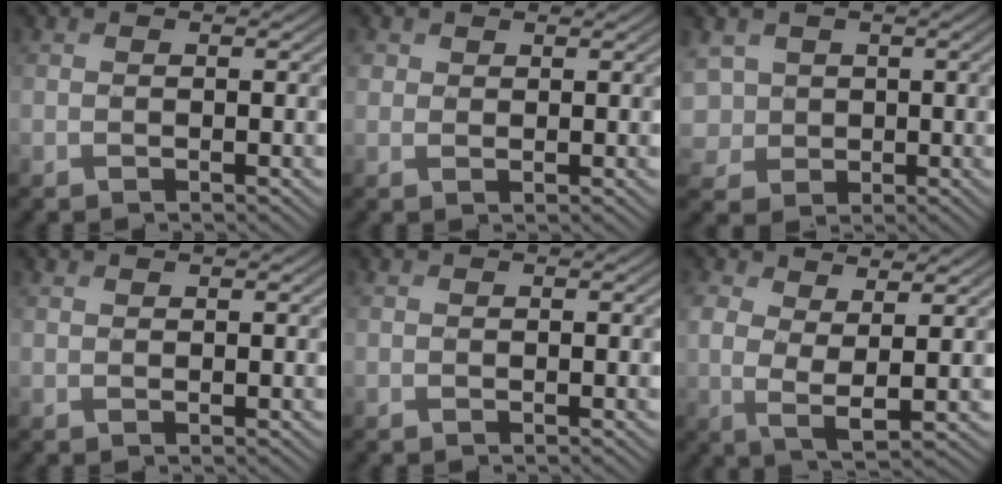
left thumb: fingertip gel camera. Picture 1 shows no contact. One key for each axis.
{"total": 1.4, "fx": 0.9, "fy": 0.9, "fz": 0.4, "tx": -0.008, "ty": 0.000, "tz": 0.019}
{"total": 4.8, "fx": 0.9, "fy": 4.3, "fz": 1.9, "tx": -0.068, "ty": -0.009, "tz": 0.011}
{"total": 0.7, "fx": 0.6, "fy": 0.1, "fz": 0.3, "tx": -0.009, "ty": 0.001, "tz": 0.014}
{"total": 0.0}
{"total": 5.7, "fx": 2.4, "fy": 2.2, "fz": 4.7, "tx": -0.110, "ty": -0.004, "tz": 0.041}